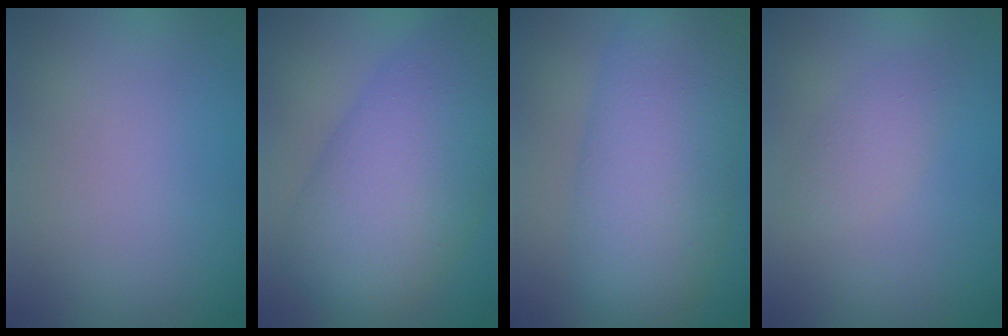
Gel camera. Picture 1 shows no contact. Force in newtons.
{"total": 11.1, "press": 11.1, "slide": 0.1}
{"total": 9.1, "press": 9.1, "slide": 0.0}
{"total": 1.9, "press": 1.9, "slide": 0.1}